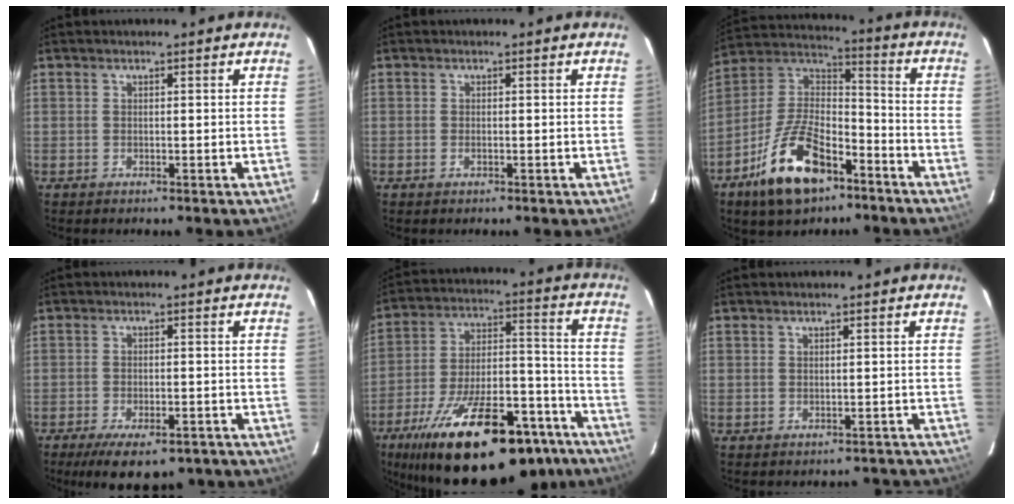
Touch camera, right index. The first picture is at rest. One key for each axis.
{"total": 0.7, "fx": -0.3, "fy": 0.4, "fz": 0.5, "tx": -0.010, "ty": -0.001, "tz": -0.005}
{"total": 17.9, "fx": -10.0, "fy": 8.6, "fz": 12.1, "tx": -0.250, "ty": 0.007, "tz": -0.174}
{"total": 12.4, "fx": -9.3, "fy": 4.6, "fz": 6.7, "tx": -0.133, "ty": -0.021, "tz": -0.131}
{"total": 33.6, "fx": -24.5, "fy": 12.0, "fz": 19.5, "tx": -0.325, "ty": -0.006, "tz": -0.346}
{"total": 2.5, "fx": -2.3, "fy": 1.0, "fz": 0.4, "tx": 0.008, "ty": 0.012, "tz": -0.018}